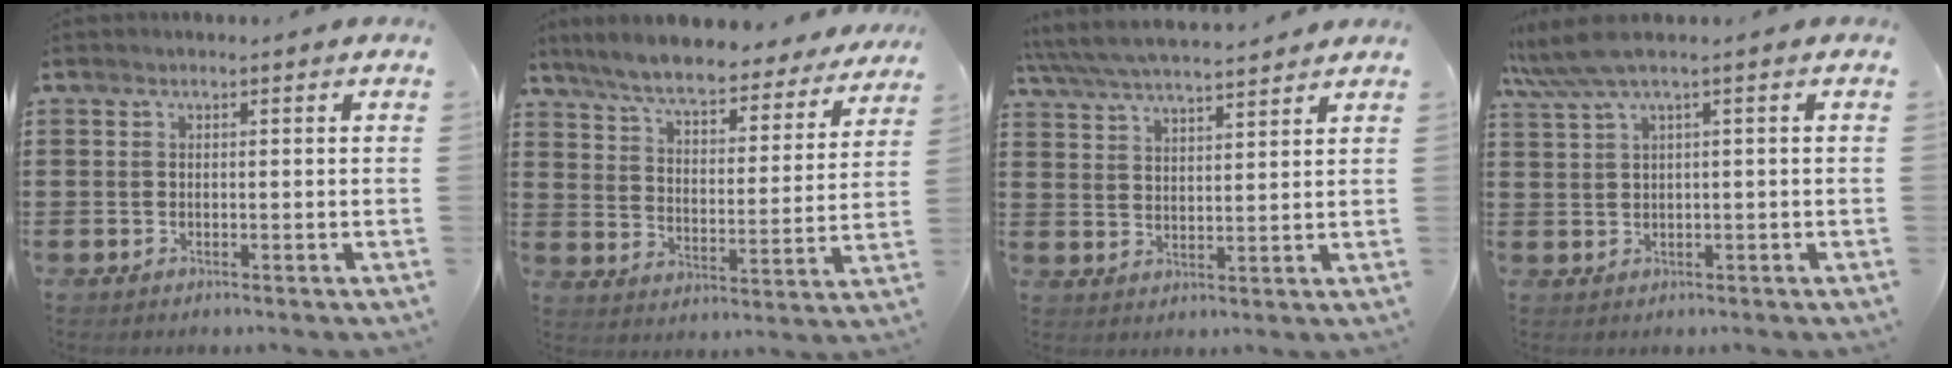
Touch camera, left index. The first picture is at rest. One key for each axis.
{"total": 7.4, "fx": 6.8, "fy": 0.5, "fz": 3.0, "tx": -0.088, "ty": -0.039, "tz": 0.116}
{"total": 5.3, "fx": 5.0, "fy": 0.4, "fz": 1.7, "tx": -0.053, "ty": -0.024, "tz": 0.087}
{"total": 3.3, "fx": 1.3, "fy": -0.2, "fz": 3.0, "tx": -0.068, "ty": -0.008, "tz": 0.017}